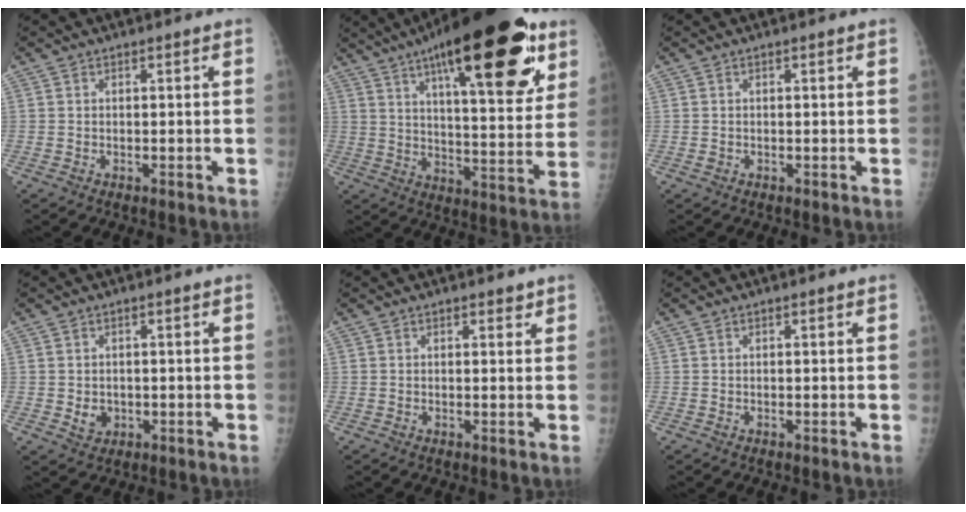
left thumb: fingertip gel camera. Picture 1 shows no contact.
{"total": 28.6, "force": [15.4, 9.1, 22.4], "torque": [-0.305, -0.029, 0.230]}
{"total": 0.7, "force": [0.0, 0.5, 0.4], "torque": [-0.005, 0.000, 0.002]}
{"total": 2.7, "force": [-0.3, 2.3, 1.4], "torque": [-0.012, 0.000, 0.004]}
{"total": 1.4, "force": [1.0, 0.6, 0.7], "torque": [-0.001, -0.005, 0.011]}
{"total": 0.0}